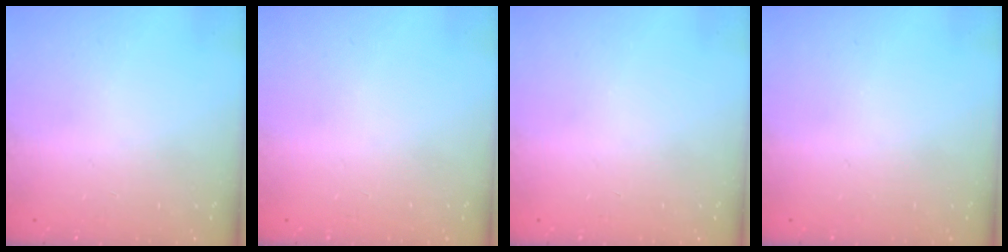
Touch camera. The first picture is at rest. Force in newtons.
{"total": 0.0}
{"total": 0.0}
{"total": 0.0}